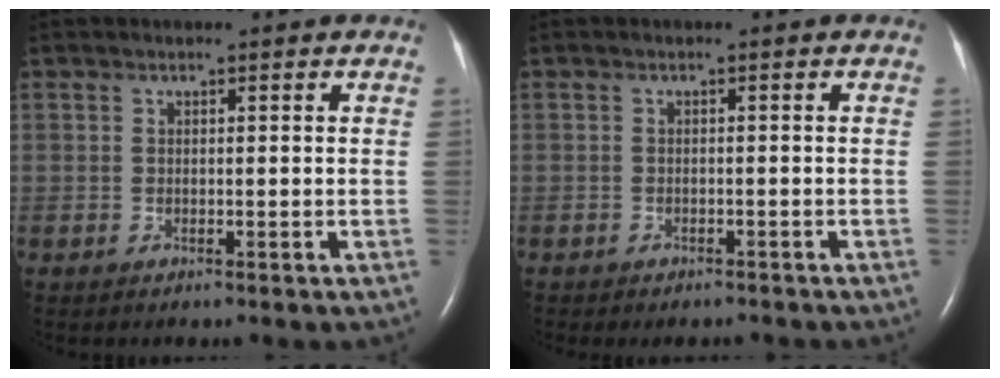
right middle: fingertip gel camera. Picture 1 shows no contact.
{"total": 3.2, "force": [-2.9, 1.1, 1.0], "torque": [-0.011, -0.003, -0.033]}